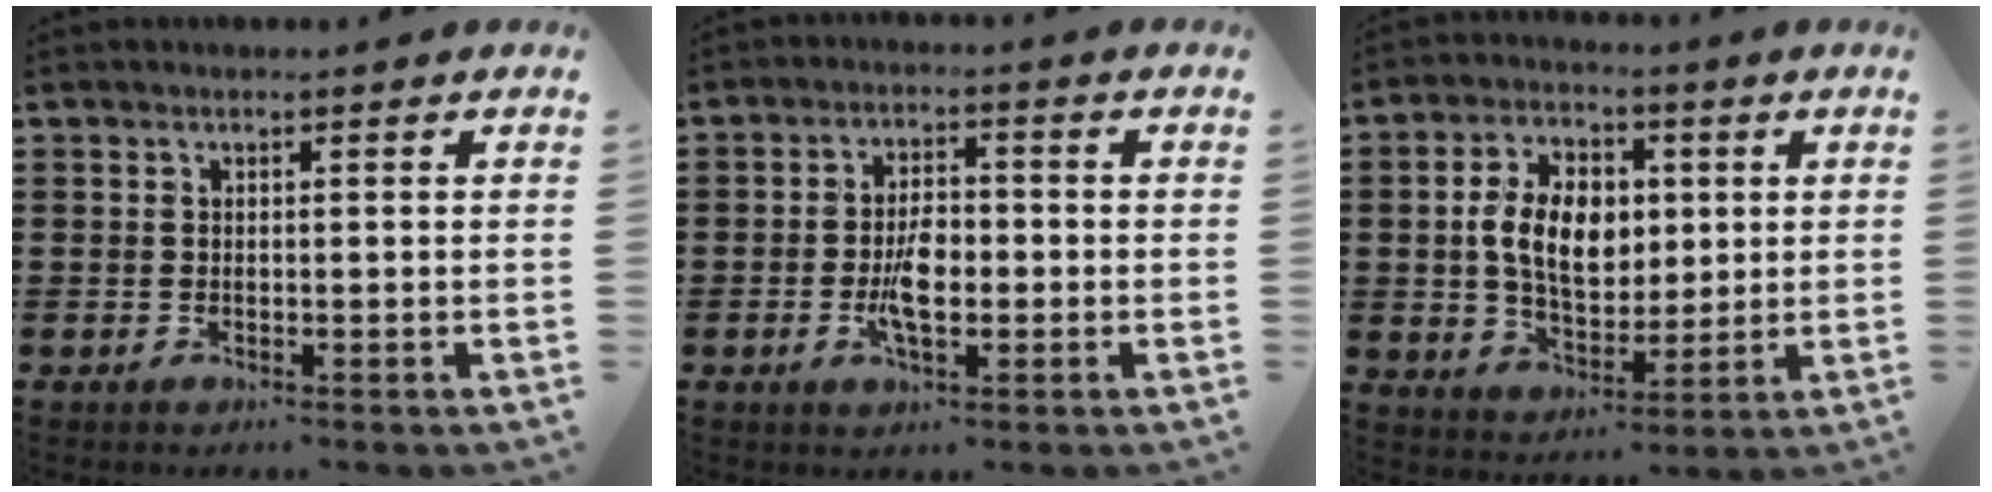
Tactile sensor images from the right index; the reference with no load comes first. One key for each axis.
{"total": 6.0, "fx": -1.2, "fy": 2.7, "fz": 5.2, "tx": -0.111, "ty": -0.001, "tz": -0.027}
{"total": 9.6, "fx": 0.9, "fy": 6.4, "fz": 7.1, "tx": -0.144, "ty": 0.014, "tz": 0.012}